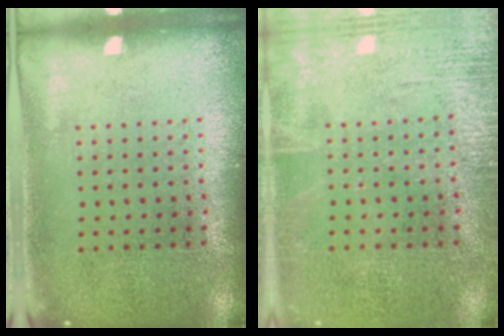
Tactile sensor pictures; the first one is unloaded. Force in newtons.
{"total": 2.6, "press": 2.5, "slide": 0.3}